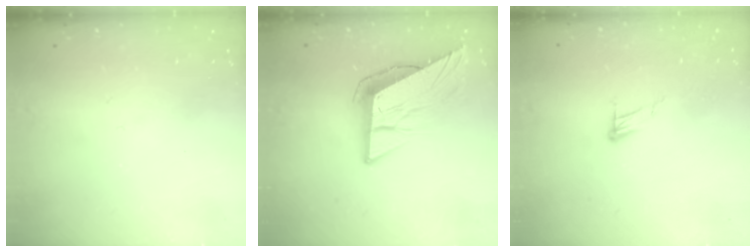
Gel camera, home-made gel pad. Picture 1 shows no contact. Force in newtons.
{"total": 9.9, "press": 9.9, "slide": 0.8}
{"total": 6.5, "press": 6.5, "slide": 0.4}